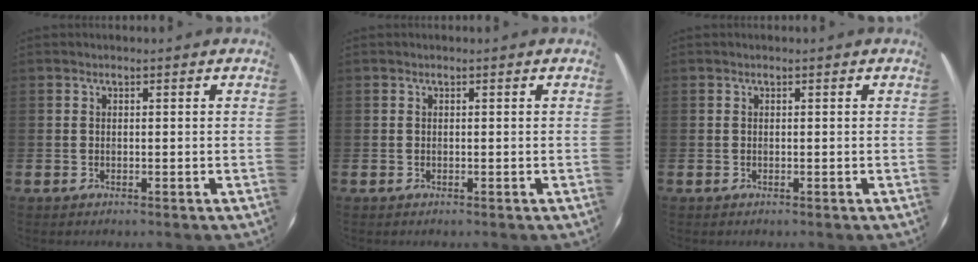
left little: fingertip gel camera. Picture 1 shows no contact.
{"total": 0.0}
{"total": 0.0}